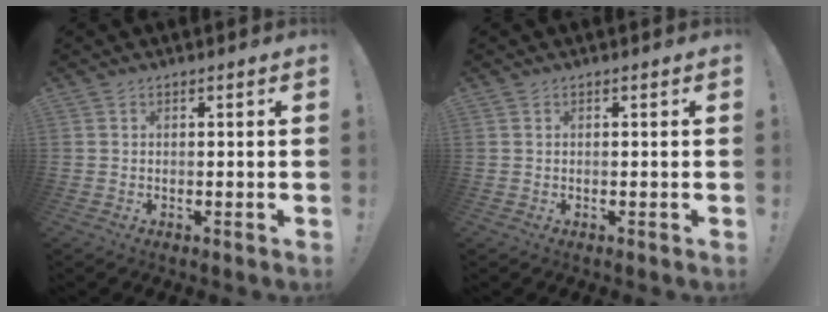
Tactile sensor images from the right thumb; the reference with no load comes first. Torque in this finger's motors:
{"motor_torque": [0.00, 0.04, 0.27, -0.19, -0.08]}